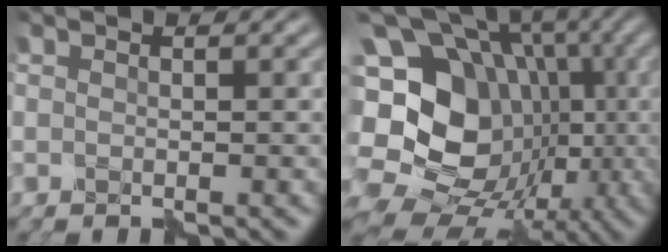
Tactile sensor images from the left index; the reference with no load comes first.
{"total": 19.0, "force": [-3.0, 15.8, 10.1], "torque": [-0.188, 0.020, -0.060]}